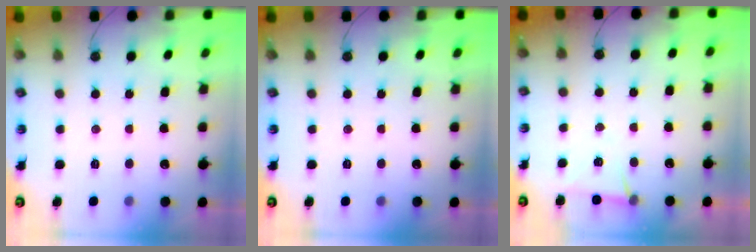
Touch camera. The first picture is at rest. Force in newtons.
{"total": 0.0}
{"total": 5.7, "press": 3.5, "slide": 4.5}